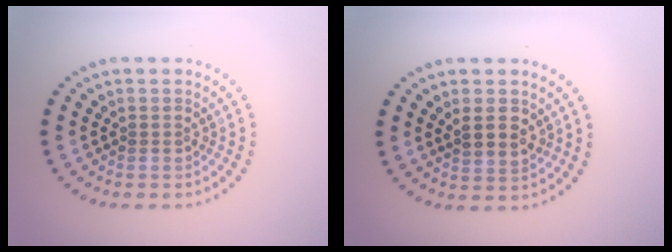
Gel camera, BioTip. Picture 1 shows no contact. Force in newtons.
{"total": 2.6, "press": 2.5, "slide": 0.8}